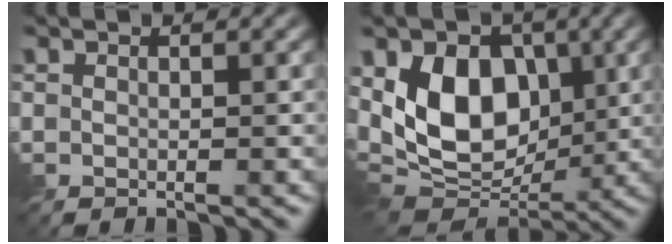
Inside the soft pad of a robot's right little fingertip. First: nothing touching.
{"total": 9.6, "force": [1.6, 6.6, 6.8], "torque": [-0.123, -0.011, 0.019]}